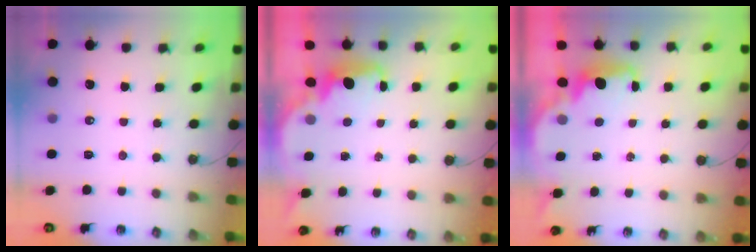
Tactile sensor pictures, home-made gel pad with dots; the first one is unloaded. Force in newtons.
{"total": 2.3, "press": 2.2, "slide": 0.6}
{"total": 1.8, "press": 1.7, "slide": 0.7}